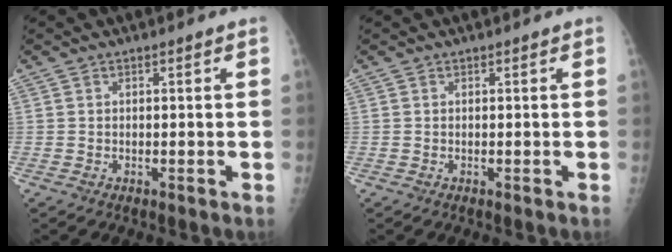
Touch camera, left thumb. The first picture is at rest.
{"total": 0.0}